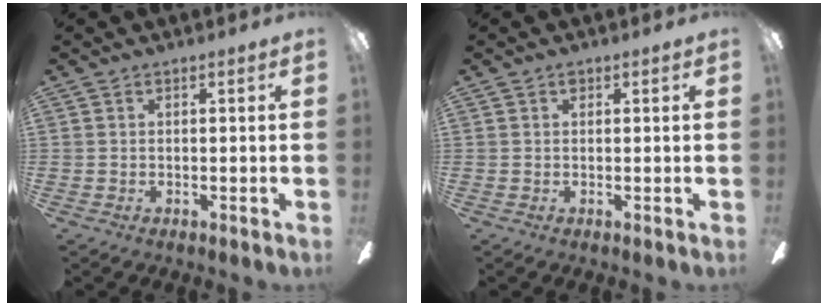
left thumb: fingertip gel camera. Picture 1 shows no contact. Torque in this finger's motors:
{"motor_torque": [0.08, 0.02, 0.31, -0.04, 0.00]}